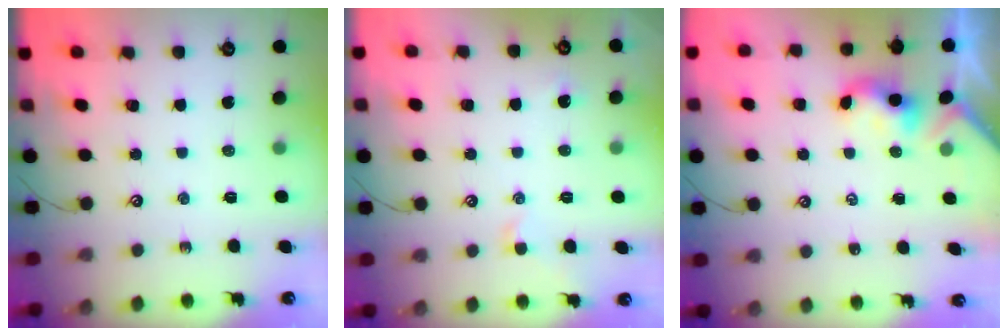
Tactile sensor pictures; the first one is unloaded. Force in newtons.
{"total": 0.7, "press": 0.4, "slide": 0.6}
{"total": 2.1, "press": 2.1, "slide": 0.2}